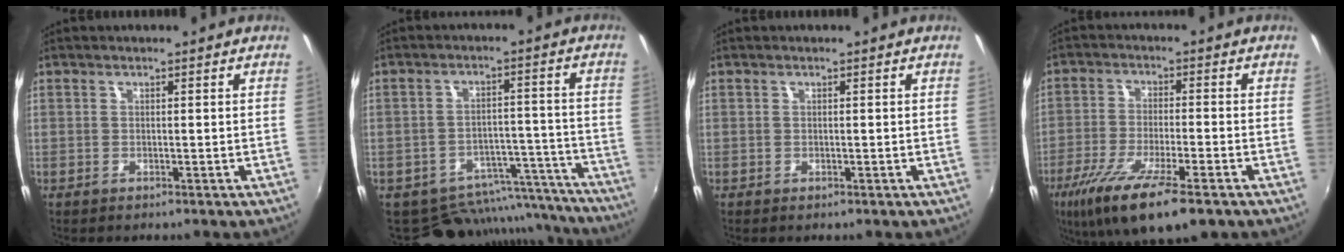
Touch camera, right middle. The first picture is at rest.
{"total": 17.0, "force": [-14.7, 7.5, 4.3], "torque": [-0.082, 0.040, -0.178]}
{"total": 0.0}
{"total": 15.3, "force": [-9.5, 3.4, 11.5], "torque": [-0.228, -0.053, -0.169]}